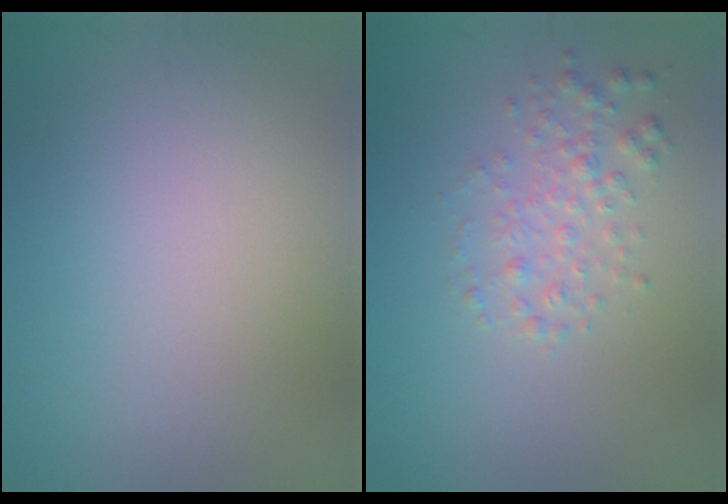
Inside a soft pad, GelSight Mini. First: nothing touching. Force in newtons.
{"total": 2.1, "press": 2.1, "slide": 0.0}